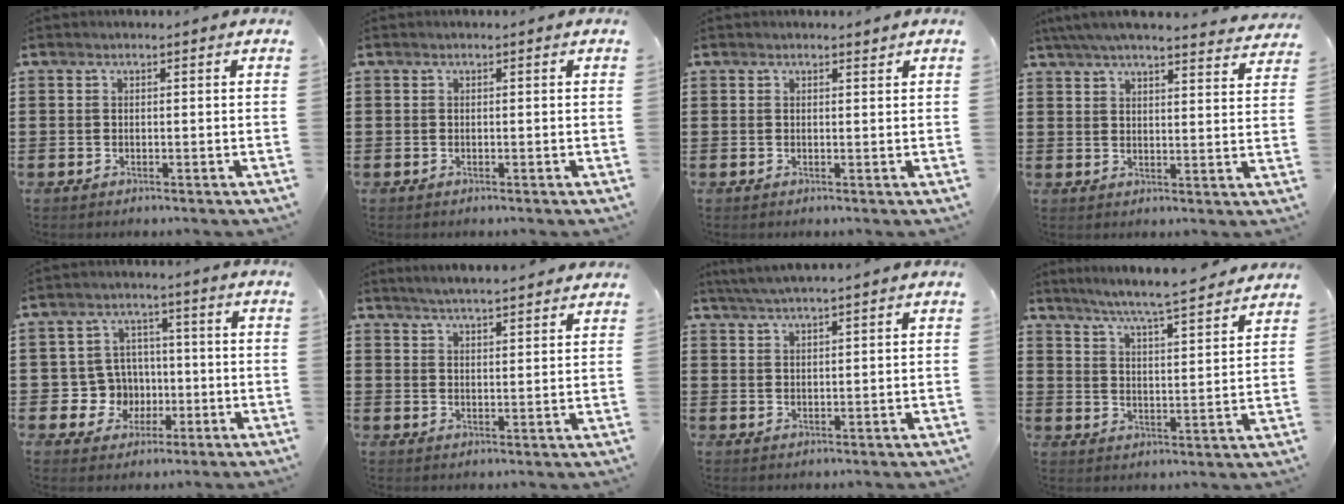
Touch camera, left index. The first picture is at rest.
{"total": 0.0}
{"total": 0.8, "force": [0.8, 0.1, 0.3], "torque": [0.000, -0.002, 0.013]}
{"total": 5.4, "force": [4.9, 0.2, 2.1], "torque": [-0.058, -0.019, 0.088]}
{"total": 6.6, "force": [-0.6, 6.5, 1.5], "torque": [-0.046, 0.011, -0.005]}
{"total": 3.7, "force": [3.6, -0.5, 0.5], "torque": [-0.021, -0.014, 0.064]}
{"total": 2.9, "force": [2.7, -0.4, 1.1], "torque": [-0.028, 0.001, 0.050]}
{"total": 6.0, "force": [5.5, -0.8, 2.1], "torque": [-0.064, -0.041, 0.090]}